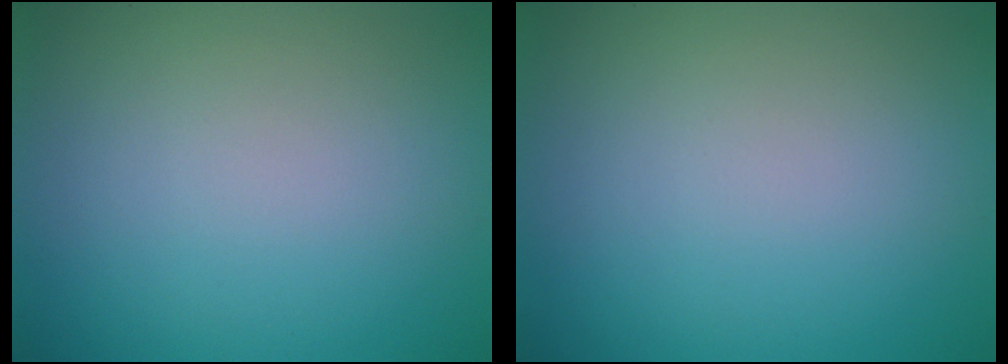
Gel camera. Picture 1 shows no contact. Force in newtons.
{"total": 0.0}